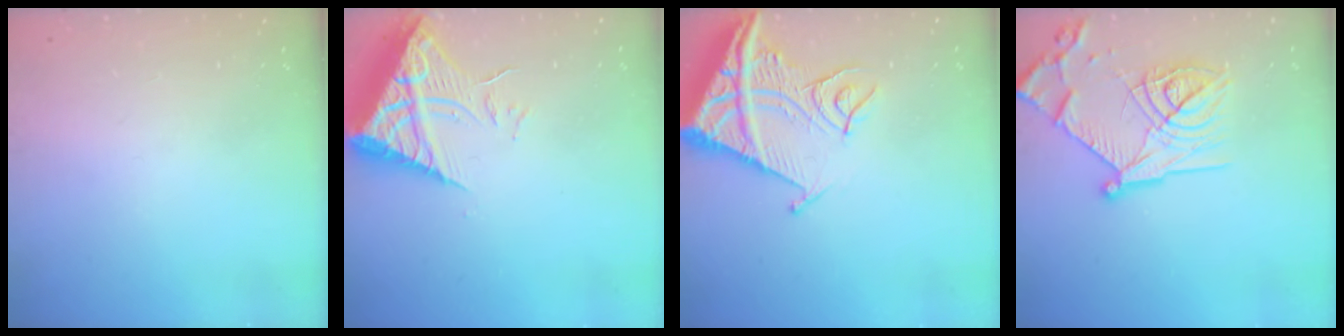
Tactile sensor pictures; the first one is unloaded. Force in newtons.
{"total": 9.7, "press": 9.6, "slide": 0.8}
{"total": 15.9, "press": 15.8, "slide": 1.8}
{"total": 21.2, "press": 21.2, "slide": 1.8}